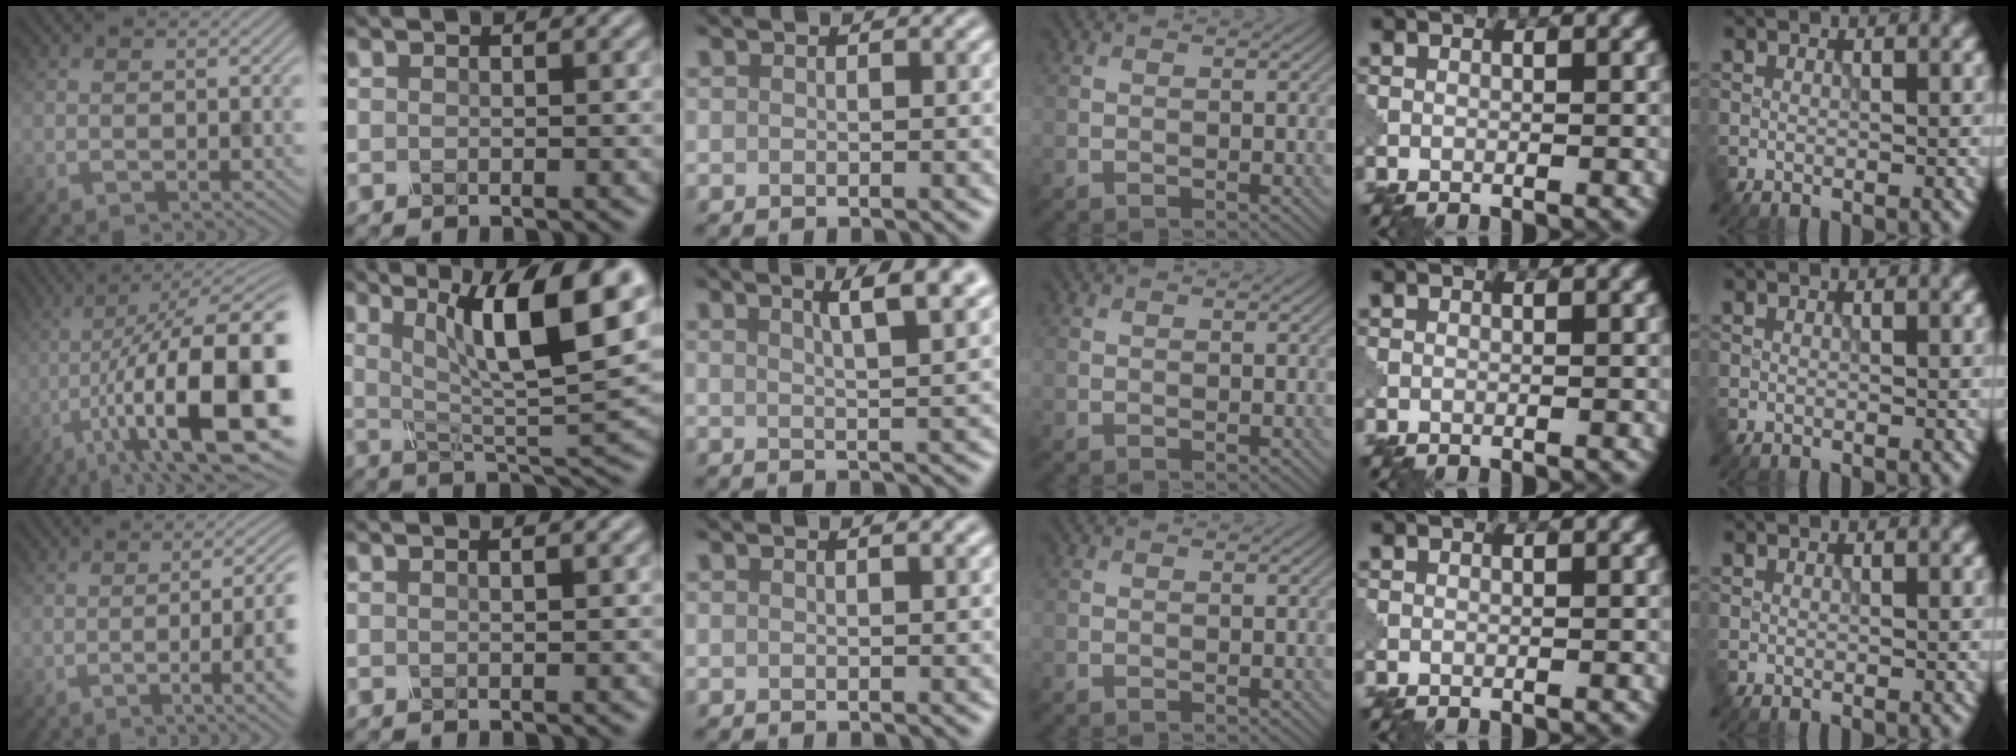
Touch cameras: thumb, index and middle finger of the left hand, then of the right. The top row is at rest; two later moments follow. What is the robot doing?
{"motion": "shake", "object": "plastic piggy bank"}